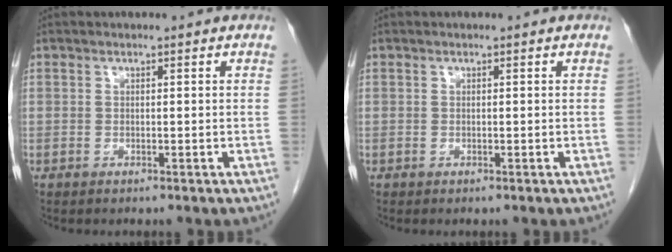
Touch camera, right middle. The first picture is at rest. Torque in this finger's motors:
{"motor_torque": [0.15, -0.10, 0.01, 0.00]}